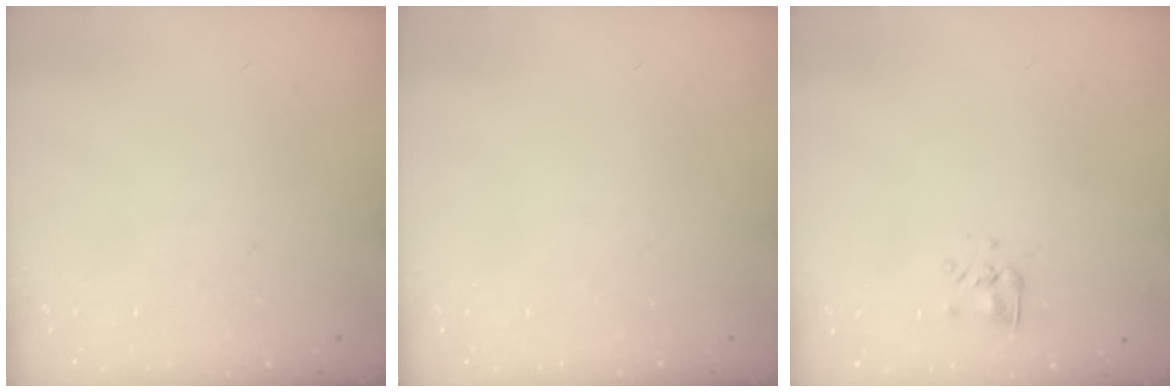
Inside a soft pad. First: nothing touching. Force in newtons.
{"total": 0.0}
{"total": 2.9, "press": 2.6, "slide": 1.3}